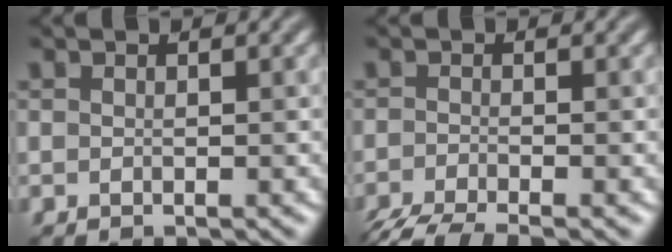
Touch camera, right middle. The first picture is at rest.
{"total": 4.3, "force": [-3.4, 0.9, 2.6], "torque": [-0.044, -0.012, -0.070]}